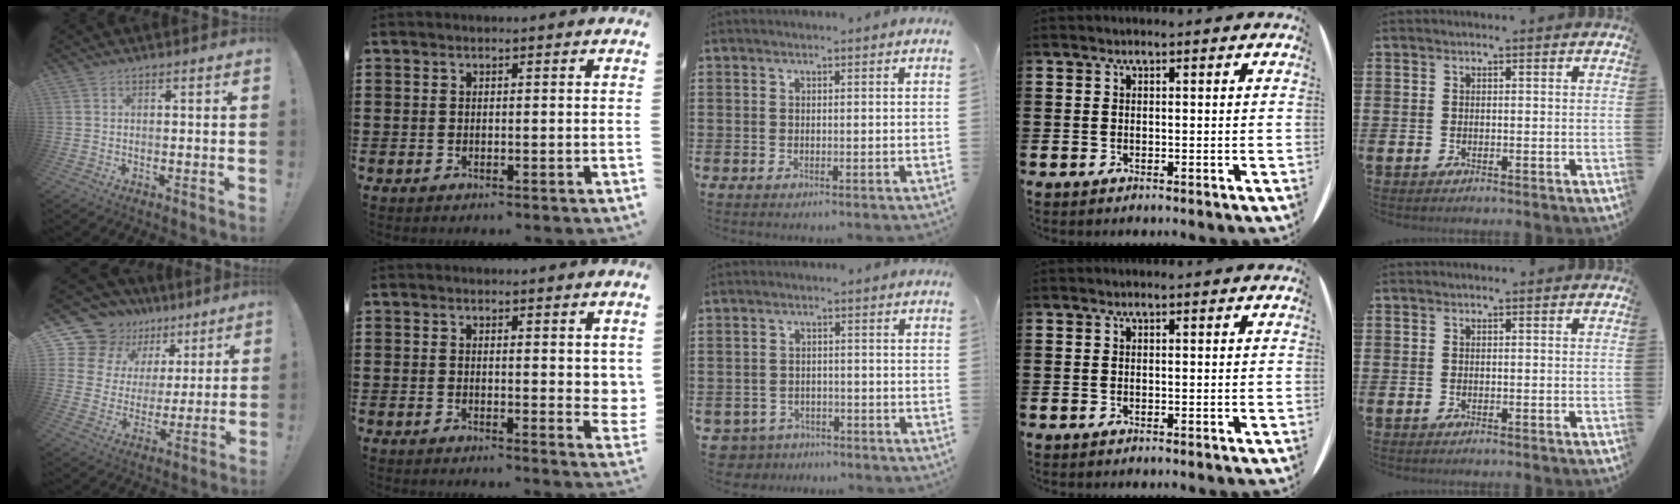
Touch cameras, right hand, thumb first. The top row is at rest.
{"thumb": {"total": 14.0, "force": [9.5, 9.6, 3.6], "torque": [-0.068, -0.067, 0.192]}, "index": {"total": 2.2, "force": [1.4, 0.8, 1.5], "torque": [-0.017, 0.000, 0.023]}, "middle": {"total": 3.0, "force": [-2.9, 0.7, -0.2], "torque": [-0.015, -0.006, -0.066]}}